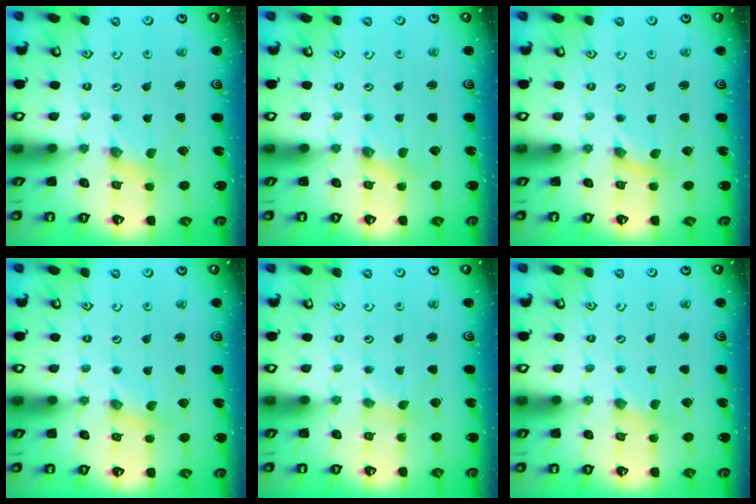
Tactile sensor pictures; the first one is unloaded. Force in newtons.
{"total": 1.9, "press": 1.9, "slide": 0.3}
{"total": 0.0}
{"total": 0.0}
{"total": 1.3, "press": 1.2, "slide": 0.2}
{"total": 1.7, "press": 1.7, "slide": 0.4}